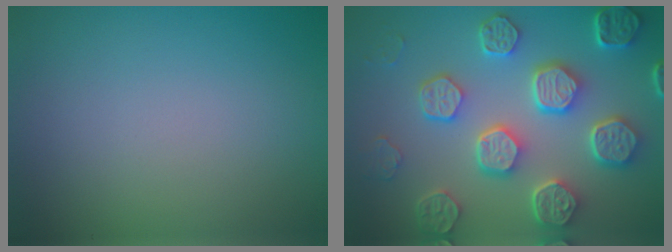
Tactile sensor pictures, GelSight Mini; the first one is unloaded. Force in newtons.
{"total": 8.3, "press": 6.2, "slide": 5.6}